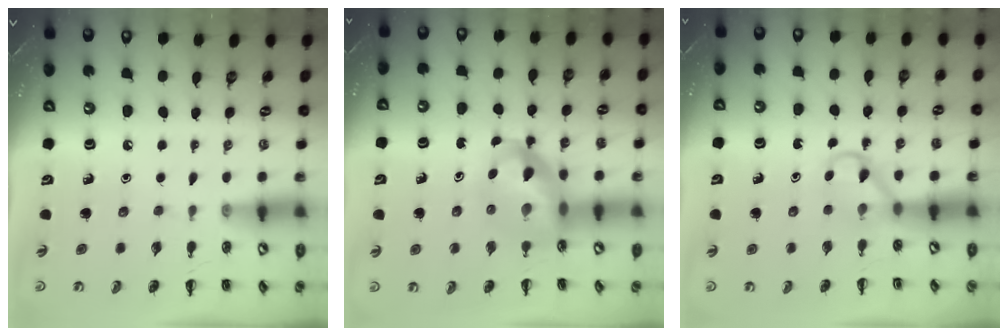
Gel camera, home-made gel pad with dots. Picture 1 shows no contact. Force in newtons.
{"total": 12.0, "press": 11.6, "slide": 3.3}
{"total": 3.4, "press": 3.2, "slide": 1.0}